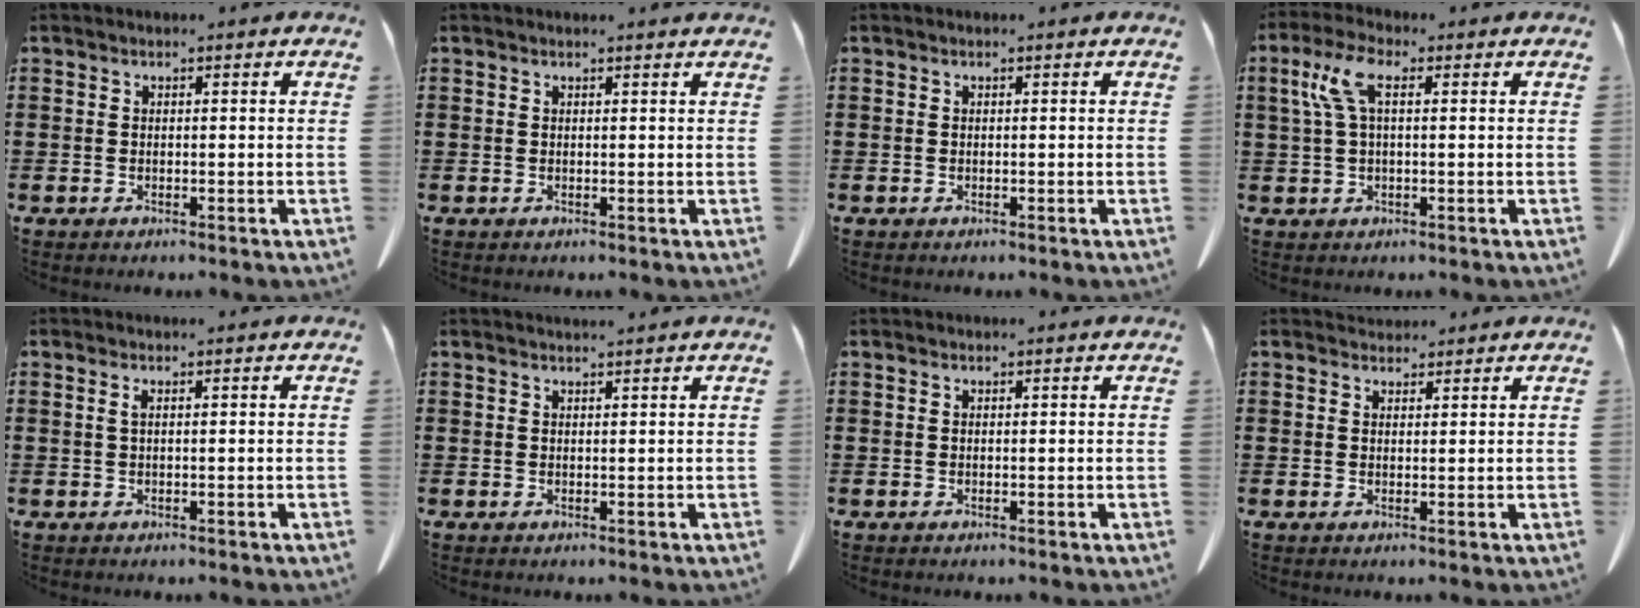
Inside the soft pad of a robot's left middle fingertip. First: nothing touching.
{"total": 0.5, "force": [0.4, -0.1, 0.3], "torque": [-0.005, -0.001, 0.008]}
{"total": 0.0}
{"total": 6.4, "force": [1.6, 2.3, 5.8], "torque": [-0.132, 0.006, 0.021]}
{"total": 0.8, "force": [0.1, 0.1, 0.8], "torque": [-0.016, 0.000, 0.001]}
{"total": 0.8, "force": [0.8, -0.1, 0.2], "torque": [-0.003, -0.002, 0.015]}
{"total": 0.0}
{"total": 1.8, "force": [1.7, 0.6, 0.0], "torque": [0.004, -0.004, 0.031]}